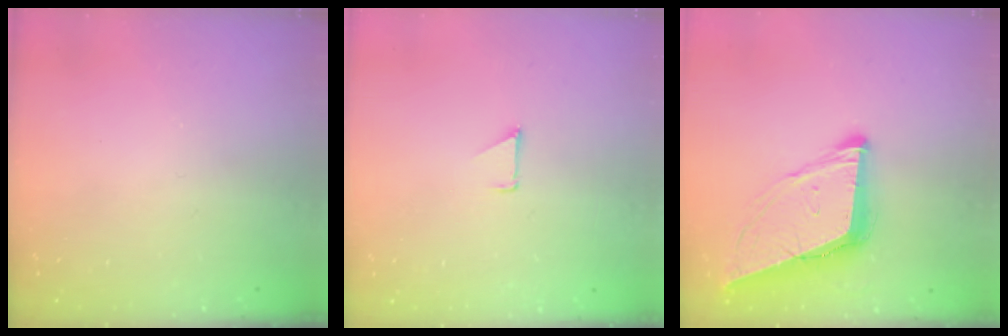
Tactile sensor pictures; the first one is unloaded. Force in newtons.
{"total": 0.9, "press": 0.8, "slide": 0.1}
{"total": 11.8, "press": 11.2, "slide": 3.8}